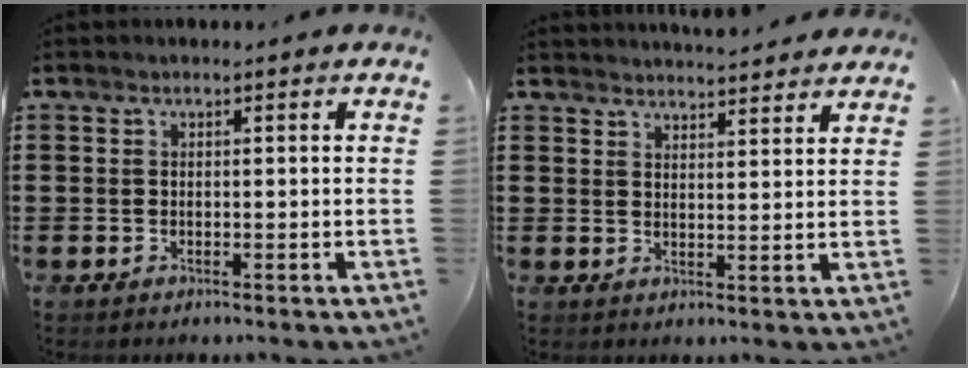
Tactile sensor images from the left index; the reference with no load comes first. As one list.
[{"total": 3.4, "force": [3.4, -0.2, 0.2], "torque": [-0.012, -0.013, 0.064]}]